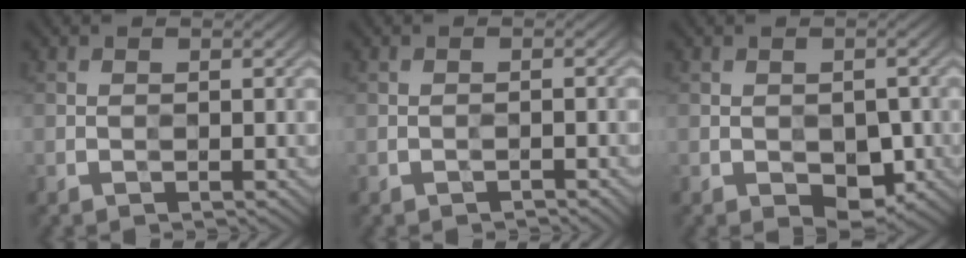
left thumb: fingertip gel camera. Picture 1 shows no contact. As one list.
[{"total": 0.9, "force": [-0.8, -0.3, -0.2], "torque": [0.006, 0.003, -0.012]}, {"total": 3.6, "force": [-1.7, 2.3, 2.1], "torque": [-0.034, -0.006, -0.022]}]